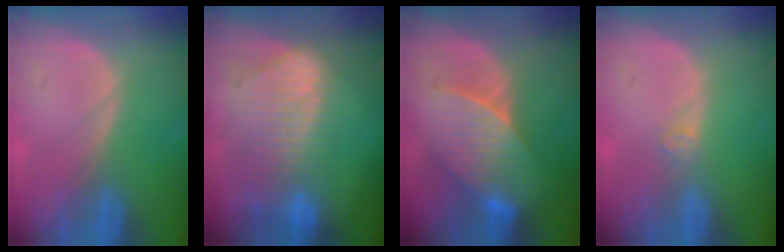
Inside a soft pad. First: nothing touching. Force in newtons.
{"total": 9.7, "press": 8.4, "slide": 5.0}
{"total": 7.7, "press": 7.6, "slide": 1.6}
{"total": 1.3, "press": 1.1, "slide": 0.7}